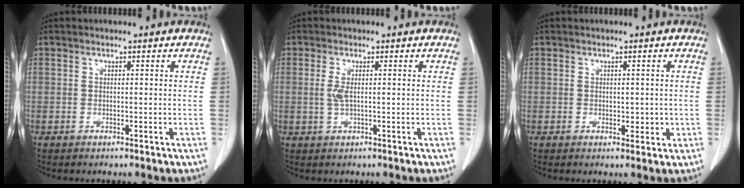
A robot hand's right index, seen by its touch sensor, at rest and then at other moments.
{"total": 2.0, "force": [0.3, 0.4, 1.9], "torque": [-0.045, -0.001, 0.010]}
{"total": 2.1, "force": [0.1, 1.3, 1.6], "torque": [-0.014, 0.000, 0.009]}